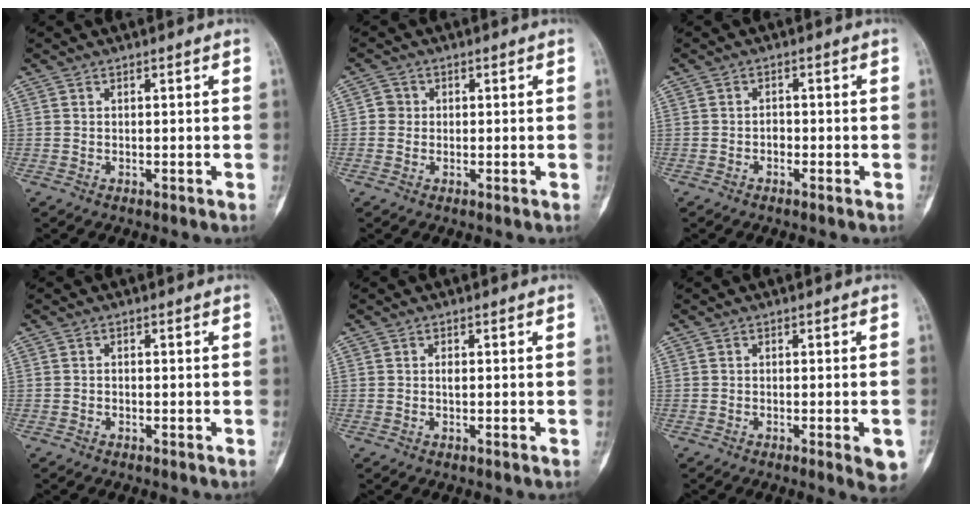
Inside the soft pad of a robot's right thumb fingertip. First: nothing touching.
{"total": 1.6, "force": [0.0, 1.5, 0.5], "torque": [-0.001, 0.005, -0.003]}
{"total": 1.3, "force": [-0.6, 0.8, 0.8], "torque": [-0.005, 0.005, -0.016]}
{"total": 0.6, "force": [-0.3, 0.4, 0.2], "torque": [-0.001, 0.002, -0.011]}
{"total": 0.8, "force": [-0.1, 0.3, 0.7], "torque": [-0.015, 0.000, -0.004]}
{"total": 4.9, "force": [-2.0, 1.1, 4.3], "torque": [-0.046, -0.003, -0.026]}